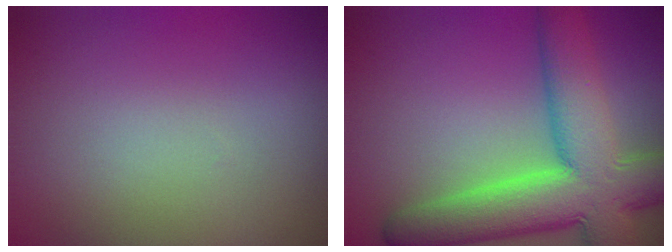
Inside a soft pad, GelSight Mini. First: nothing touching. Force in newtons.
{"total": 10.8, "press": 10.8, "slide": 0.7}